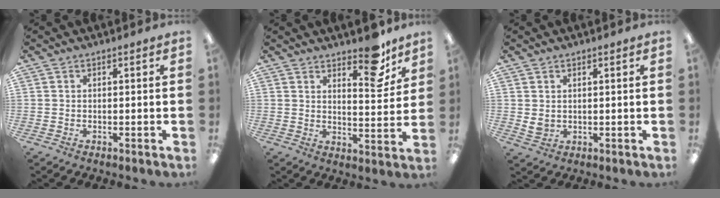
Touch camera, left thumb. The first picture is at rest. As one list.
[{"total": 10.7, "force": [7.9, 4.1, 5.9], "torque": [-0.057, -0.057, 0.131]}, {"total": 2.3, "force": [1.1, 1.8, 0.9], "torque": [-0.004, -0.006, 0.019]}]